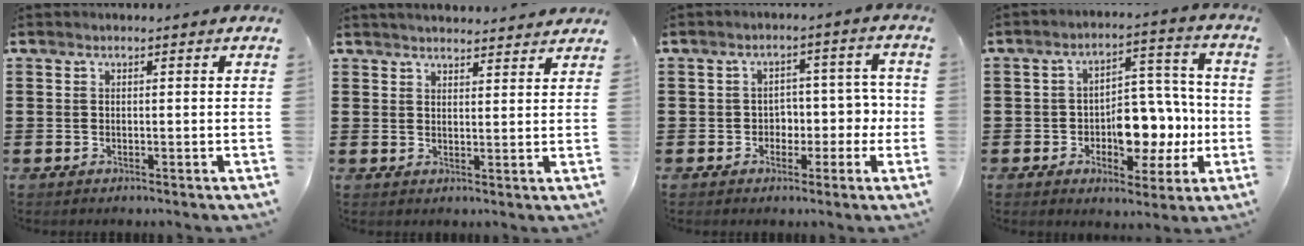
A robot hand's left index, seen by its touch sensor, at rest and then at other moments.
{"total": 2.7, "force": [2.7, 0.0, 0.2], "torque": [-0.010, -0.006, 0.049]}
{"total": 4.1, "force": [-0.9, 3.6, 1.8], "torque": [-0.033, 0.004, -0.027]}
{"total": 9.2, "force": [-1.8, 5.9, 6.8], "torque": [-0.100, 0.013, -0.032]}